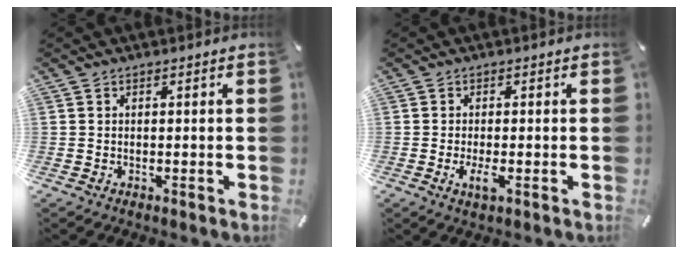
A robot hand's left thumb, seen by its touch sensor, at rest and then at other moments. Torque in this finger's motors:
{"motor_torque": [0.02, 0.04, 0.13, -0.11, 0.01]}